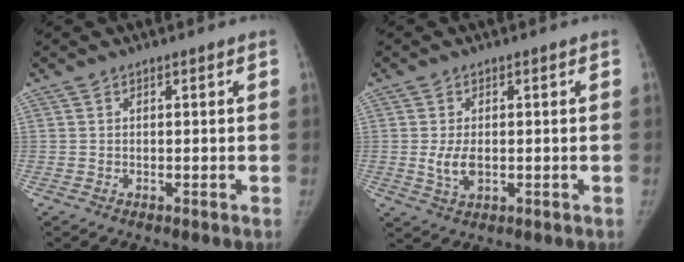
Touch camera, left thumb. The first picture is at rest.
{"total": 4.2, "force": [-0.4, 2.4, 3.4], "torque": [-0.066, -0.007, -0.002]}